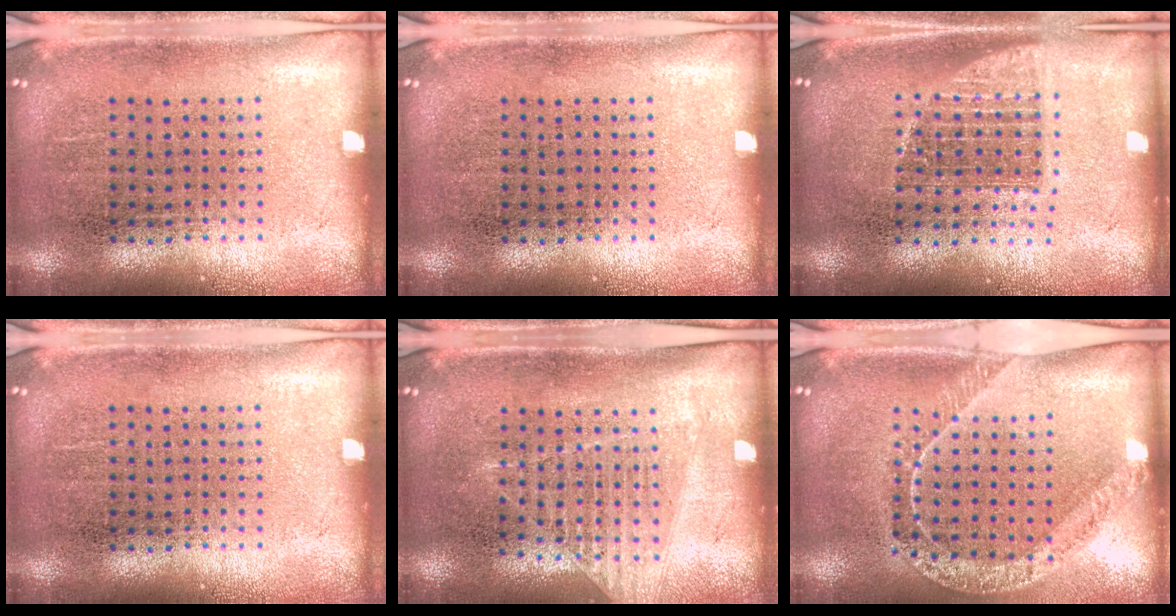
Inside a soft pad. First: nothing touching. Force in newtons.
{"total": 0.0}
{"total": 1.3, "press": 1.1, "slide": 0.7}
{"total": 0.0}
{"total": 1.2, "press": 1.1, "slide": 0.5}
{"total": 1.4, "press": 1.4, "slide": 0.2}